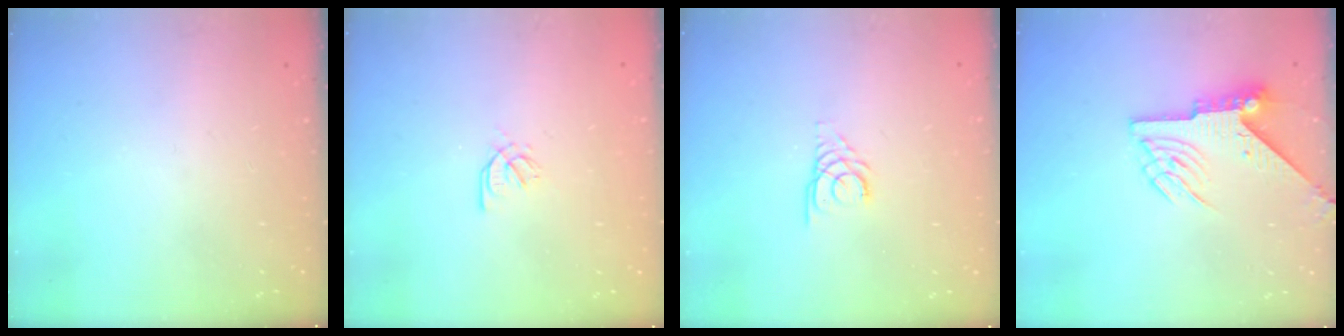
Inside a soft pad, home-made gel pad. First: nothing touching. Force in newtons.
{"total": 1.6, "press": 1.5, "slide": 0.3}
{"total": 2.7, "press": 2.7, "slide": 0.3}
{"total": 6.7, "press": 6.6, "slide": 0.7}